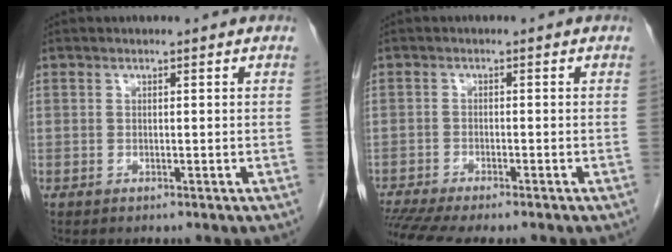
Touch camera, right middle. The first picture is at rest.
{"total": 8.3, "force": [-7.1, 0.6, 4.3], "torque": [-0.066, -0.008, -0.114]}